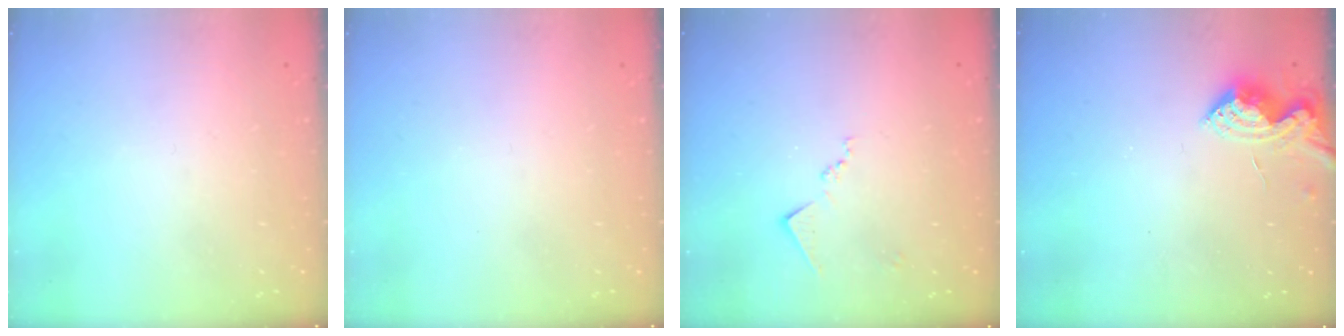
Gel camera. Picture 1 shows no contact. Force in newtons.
{"total": 0.0}
{"total": 8.9, "press": 8.9, "slide": 0.4}
{"total": 7.3, "press": 7.2, "slide": 0.7}